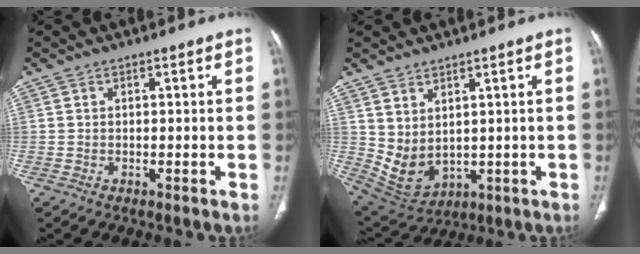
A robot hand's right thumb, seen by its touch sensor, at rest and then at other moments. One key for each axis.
{"total": 7.6, "fx": 2.1, "fy": 4.8, "fz": 5.5, "tx": -0.094, "ty": -0.019, "tz": 0.070}